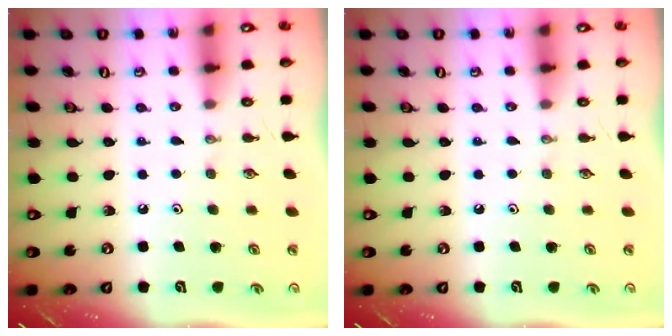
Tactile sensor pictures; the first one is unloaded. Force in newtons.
{"total": 0.0}